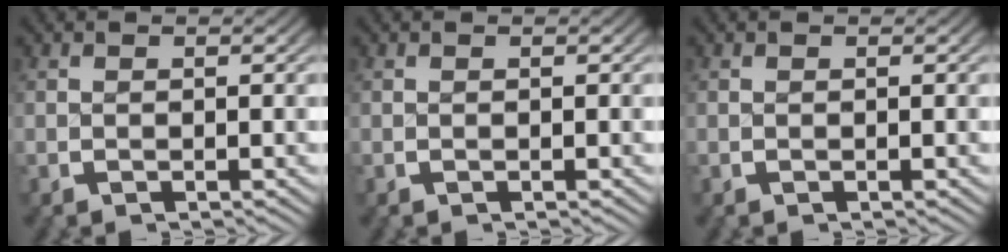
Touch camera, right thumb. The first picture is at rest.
{"total": 0.0}
{"total": 0.0}